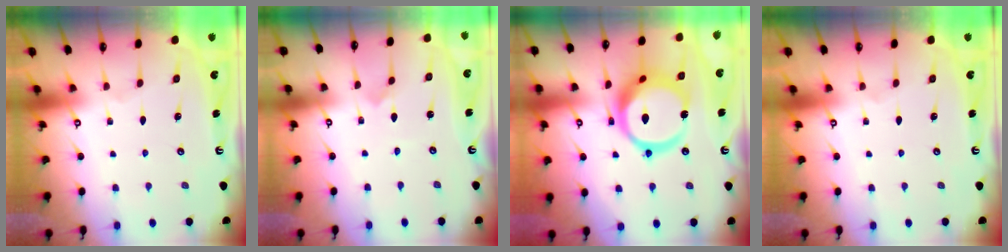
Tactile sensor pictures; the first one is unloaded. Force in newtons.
{"total": 0.6, "press": 0.6, "slide": 0.0}
{"total": 17.9, "press": 17.7, "slide": 2.2}
{"total": 0.0}